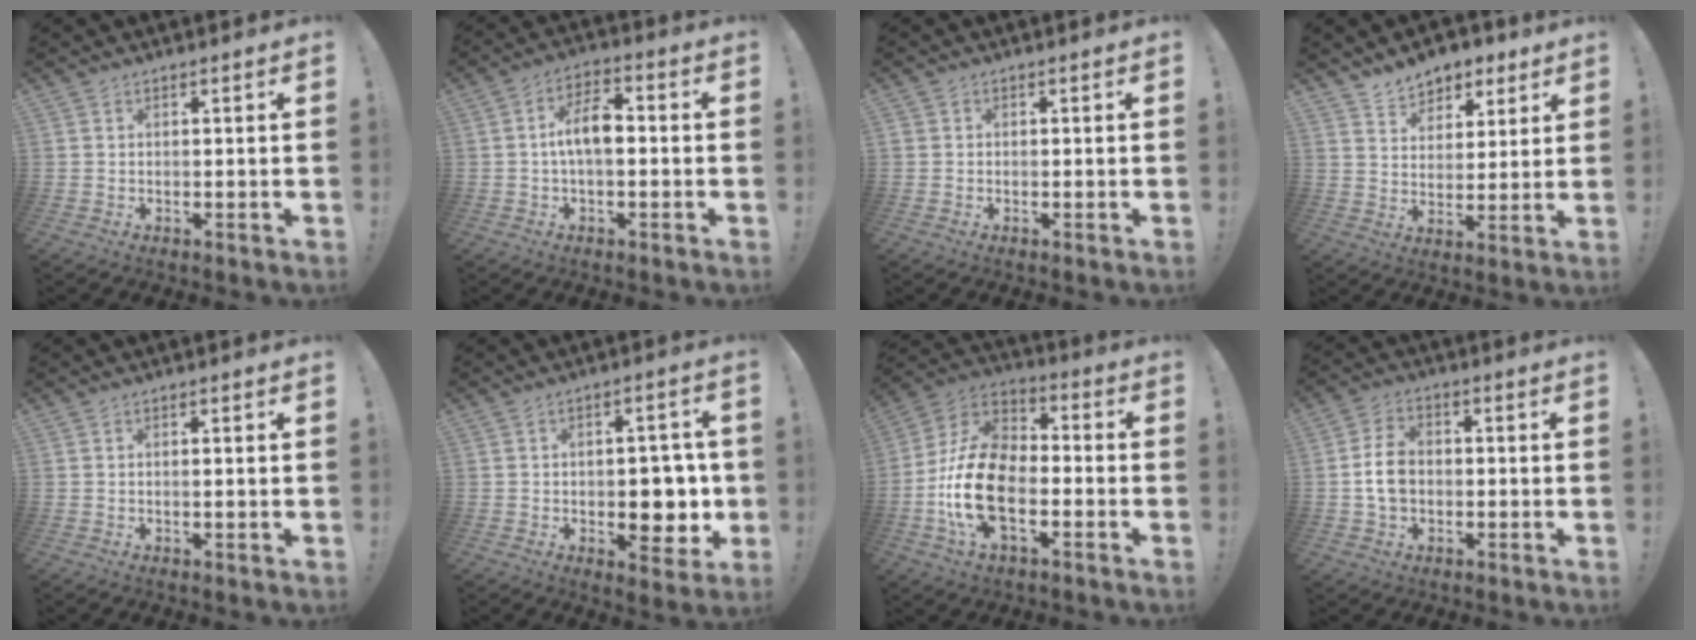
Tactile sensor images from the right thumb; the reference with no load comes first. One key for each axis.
{"total": 9.4, "fx": -0.2, "fy": 4.5, "fz": 8.3, "tx": -0.141, "ty": 0.009, "tz": -0.007}
{"total": 1.1, "fx": -0.3, "fy": 1.1, "fz": 0.2, "tx": -0.005, "ty": 0.005, "tz": -0.005}
{"total": 8.4, "fx": 6.5, "fy": 5.1, "fz": 1.4, "tx": -0.016, "ty": -0.048, "tz": 0.126}
{"total": 1.0, "fx": -0.1, "fy": 0.0, "fz": 1.0, "tx": -0.012, "ty": -0.001, "tz": -0.004}
{"total": 11.4, "fx": -1.5, "fy": 7.3, "fz": 8.7, "tx": -0.094, "ty": 0.007, "tz": -0.018}
{"total": 19.9, "fx": -6.2, "fy": 11.8, "fz": 14.8, "tx": -0.296, "ty": 0.034, "tz": -0.097}
{"total": 8.8, "fx": -0.9, "fy": 6.7, "fz": 5.6, "tx": -0.103, "ty": 0.016, "tz": -0.012}